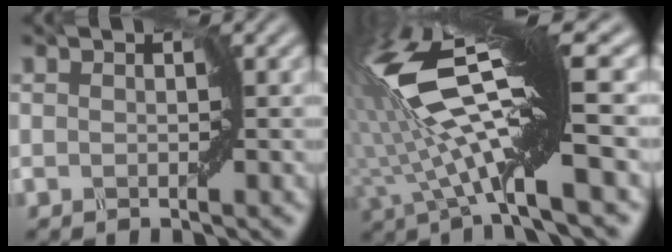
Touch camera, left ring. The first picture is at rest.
{"total": 11.7, "force": [0.5, 1.9, 11.6], "torque": [-0.237, 0.015, 0.011]}